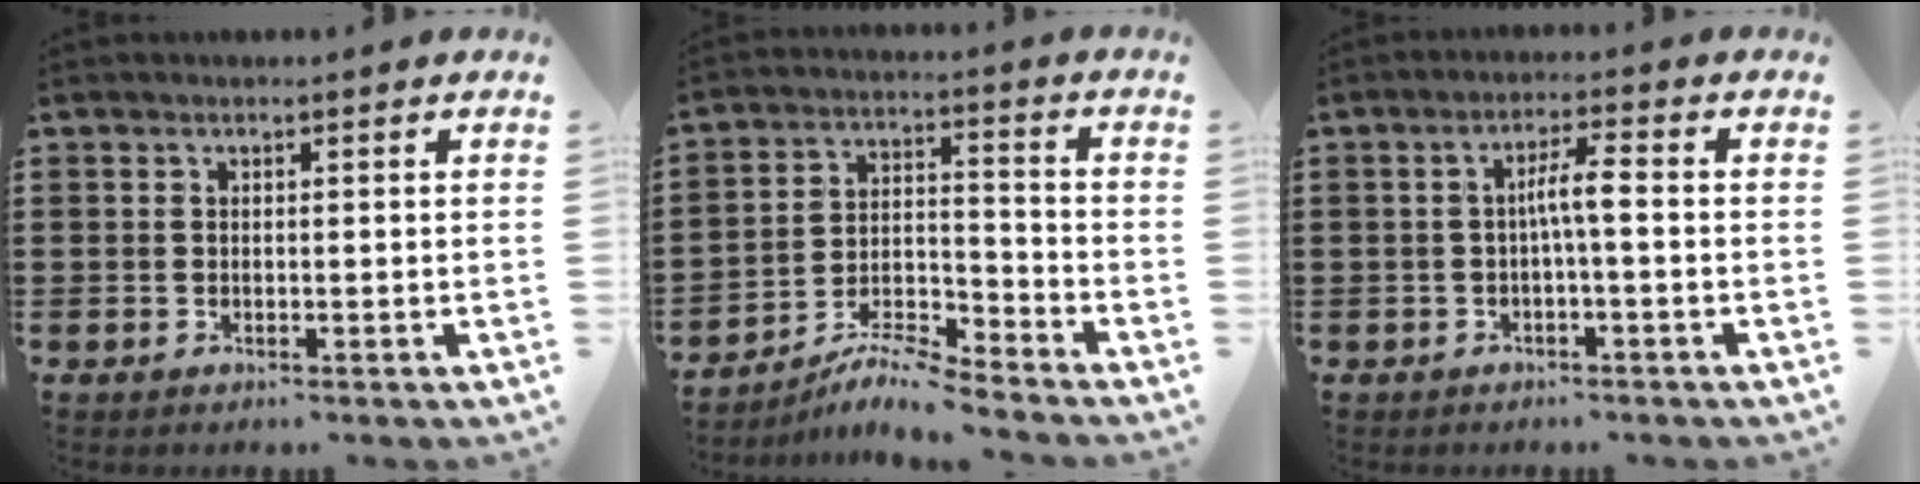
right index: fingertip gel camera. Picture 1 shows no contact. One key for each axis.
{"total": 6.7, "fx": -6.3, "fy": 0.1, "fz": 2.2, "tx": -0.048, "ty": -0.001, "tz": -0.123}
{"total": 4.0, "fx": -0.5, "fy": 0.4, "fz": 3.9, "tx": -0.074, "ty": 0.006, "tz": -0.013}